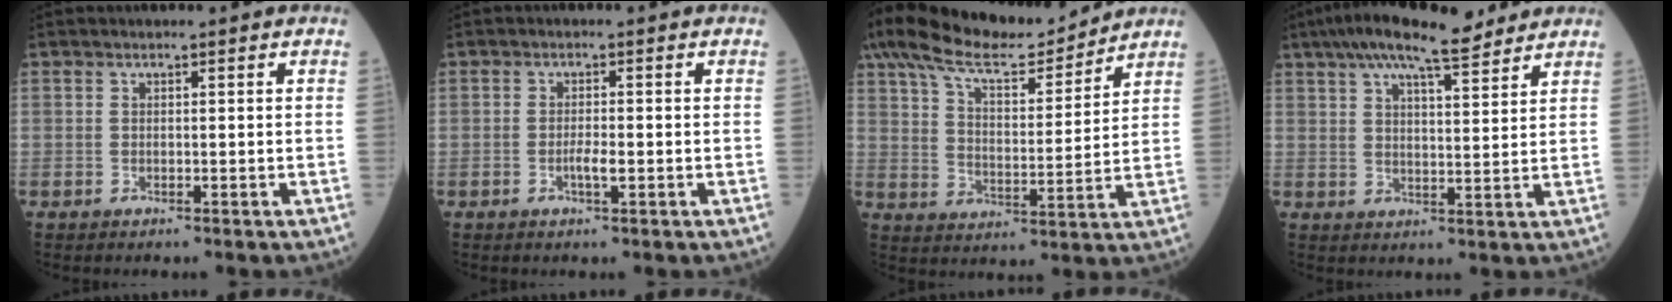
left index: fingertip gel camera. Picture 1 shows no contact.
{"total": 1.9, "force": [-0.6, 0.3, 1.7], "torque": [-0.035, 0.000, -0.010]}
{"total": 16.6, "force": [14.6, 3.1, 7.1], "torque": [-0.138, 0.021, 0.247]}
{"total": 13.2, "force": [10.4, 2.6, 7.8], "torque": [-0.134, 0.033, 0.161]}